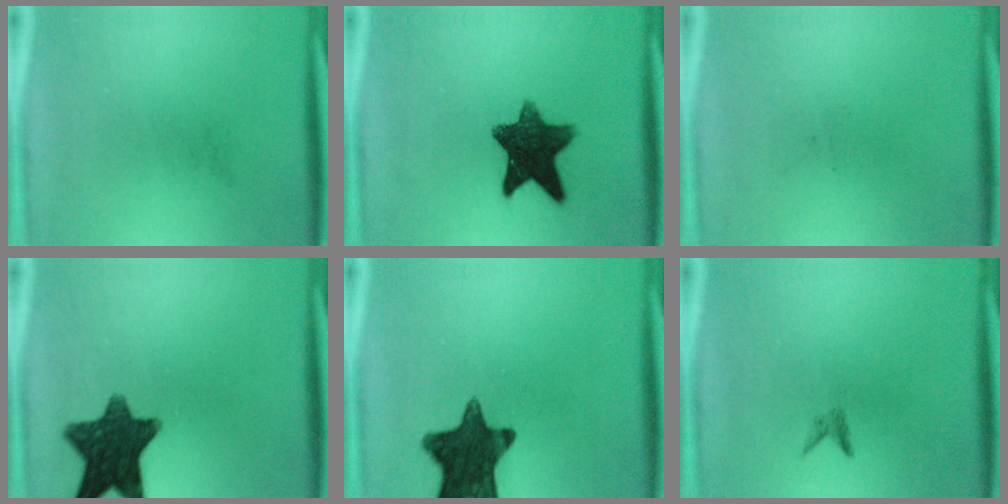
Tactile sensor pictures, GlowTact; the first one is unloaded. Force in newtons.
{"total": 11.2}
{"total": 0.0}
{"total": 12.2}
{"total": 14.0}
{"total": 0.8}